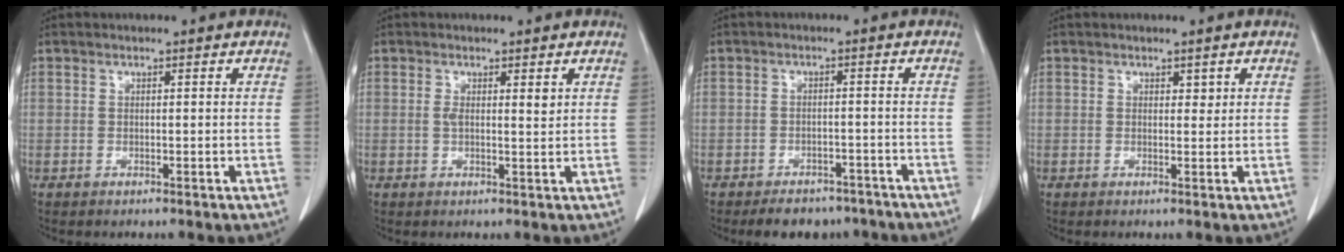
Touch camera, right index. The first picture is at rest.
{"total": 2.5, "force": [0.8, 0.7, 2.2], "torque": [-0.040, -0.001, 0.013]}
{"total": 7.3, "force": [-6.1, 3.7, 1.7], "torque": [-0.005, 0.006, -0.077]}
{"total": 1.0, "force": [0.6, 0.6, 0.5], "torque": [0.000, -0.003, 0.007]}